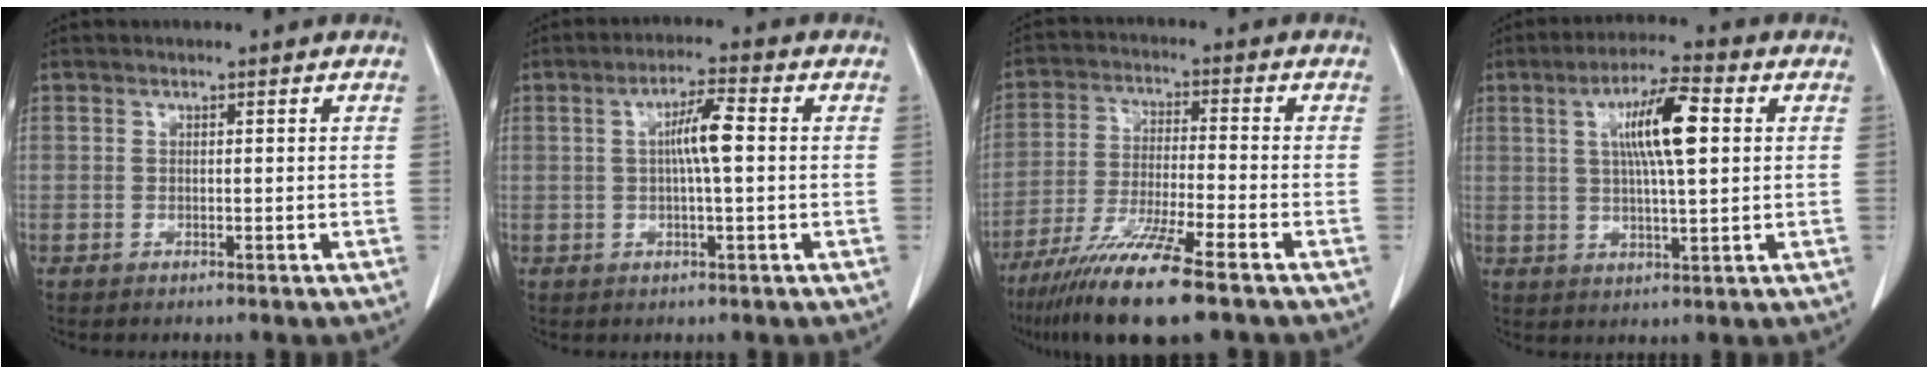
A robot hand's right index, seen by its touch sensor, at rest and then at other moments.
{"total": 5.4, "force": [0.4, 0.3, 5.3], "torque": [-0.097, 0.008, 0.006]}
{"total": 12.9, "force": [-8.8, 0.0, 9.4], "torque": [-0.184, -0.039, -0.157]}
{"total": 9.7, "force": [2.3, 1.3, 9.3], "torque": [-0.168, 0.011, 0.040]}